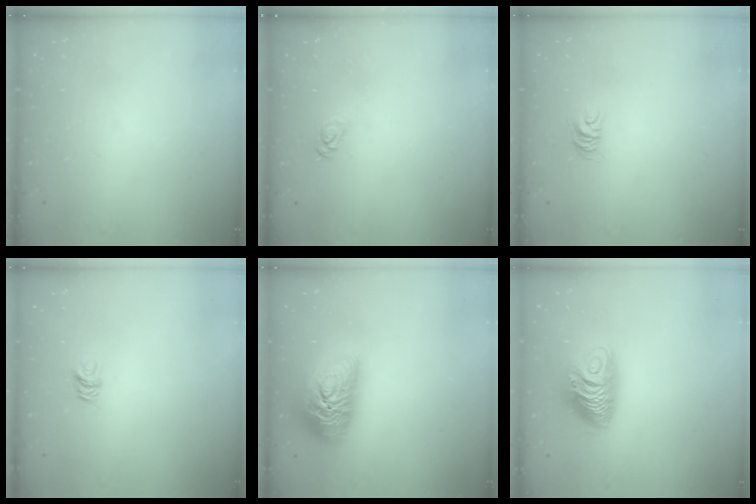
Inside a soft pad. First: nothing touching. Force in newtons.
{"total": 3.3, "press": 3.3, "slide": 0.3}
{"total": 6.2, "press": 6.2, "slide": 0.1}
{"total": 5.0, "press": 5.0, "slide": 0.4}
{"total": 19.1, "press": 19.1, "slide": 1.2}
{"total": 11.6, "press": 11.6, "slide": 0.6}